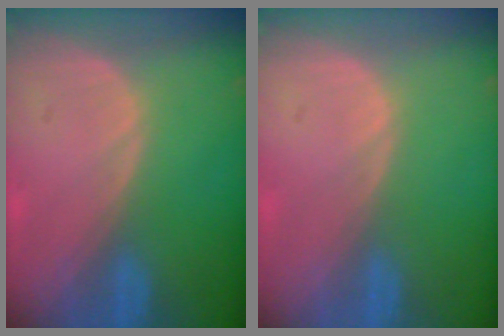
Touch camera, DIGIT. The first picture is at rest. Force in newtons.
{"total": 0.0}